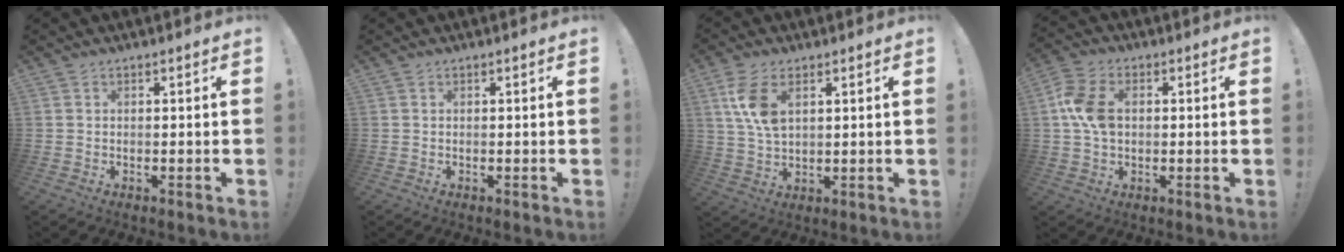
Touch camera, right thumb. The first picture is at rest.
{"total": 0.0}
{"total": 8.9, "force": [3.6, 5.0, 6.5], "torque": [-0.133, -0.010, 0.064]}
{"total": 10.1, "force": [1.0, 7.0, 7.2], "torque": [-0.139, 0.009, 0.019]}